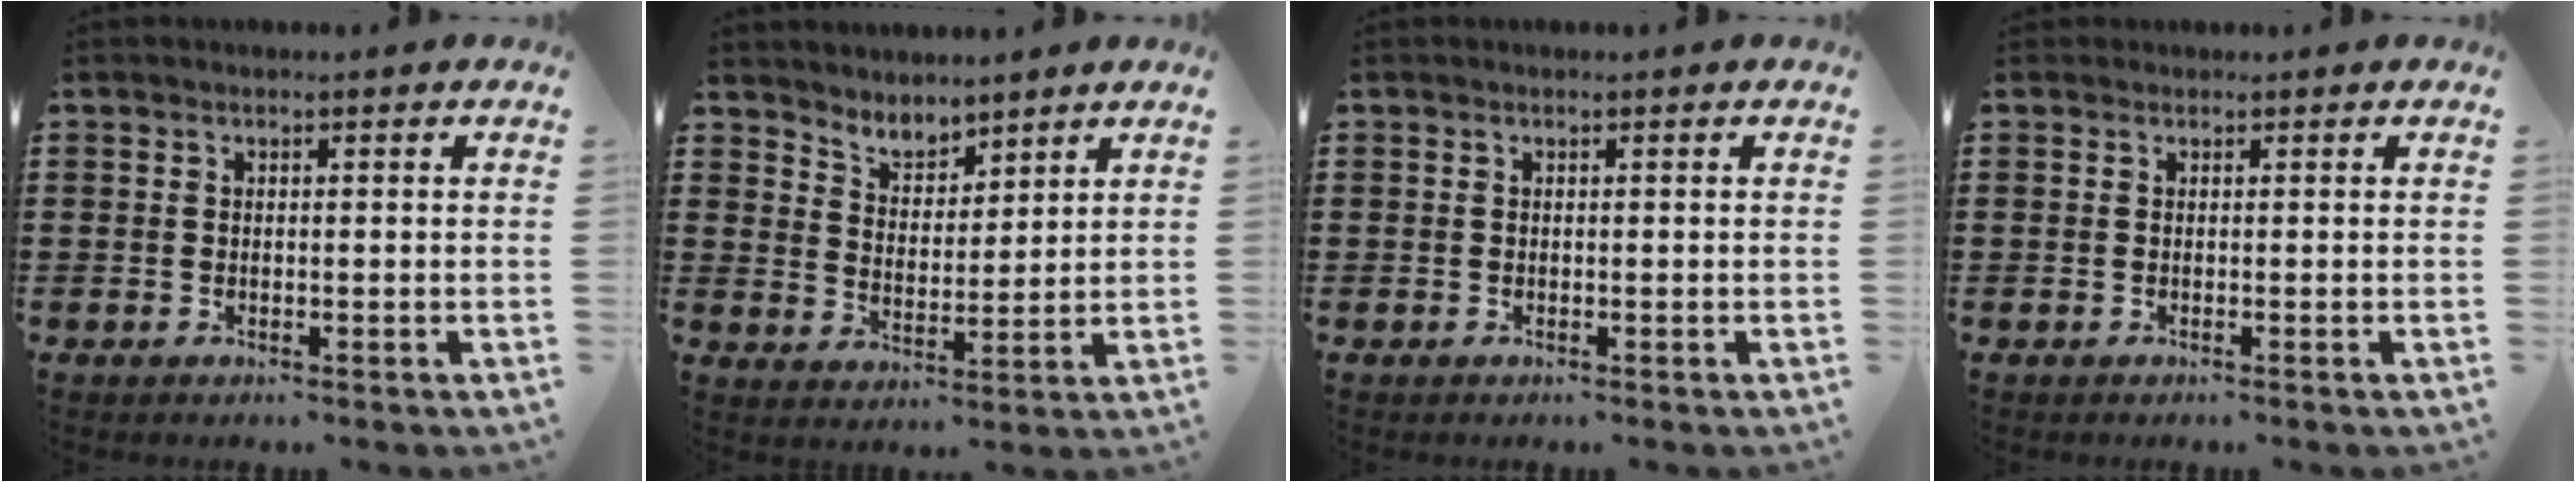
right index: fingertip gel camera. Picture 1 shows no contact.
{"total": 4.0, "force": [3.8, 1.3, -0.1], "torque": [-0.016, -0.010, 0.071]}
{"total": 0.0}
{"total": 0.0}